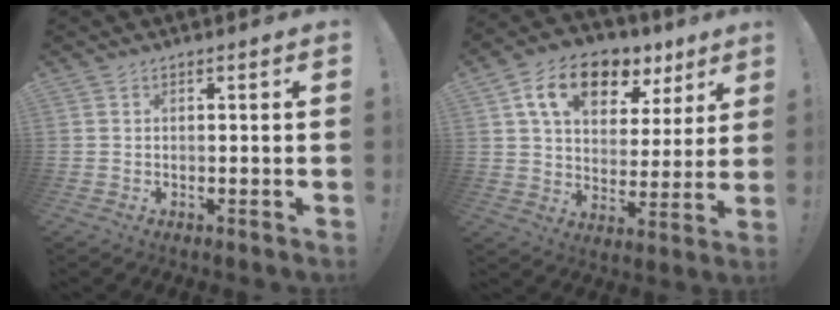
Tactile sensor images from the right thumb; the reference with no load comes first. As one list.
[{"total": 15.2, "force": [8.4, 9.3, 8.6], "torque": [-0.139, -0.038, 0.151]}]